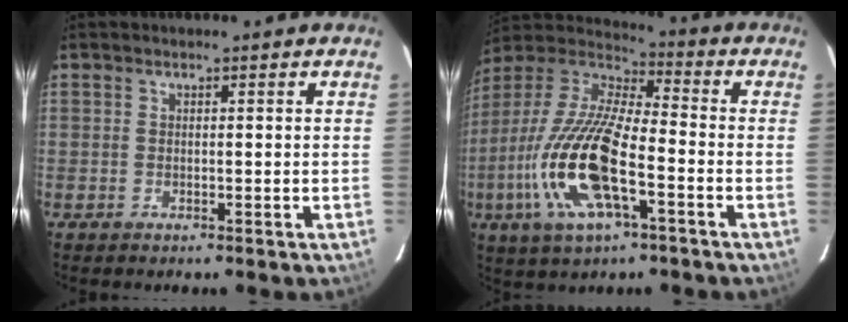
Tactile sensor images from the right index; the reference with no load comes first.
{"total": 19.8, "force": [-7.0, 6.2, 17.5], "torque": [-0.364, -0.023, -0.140]}